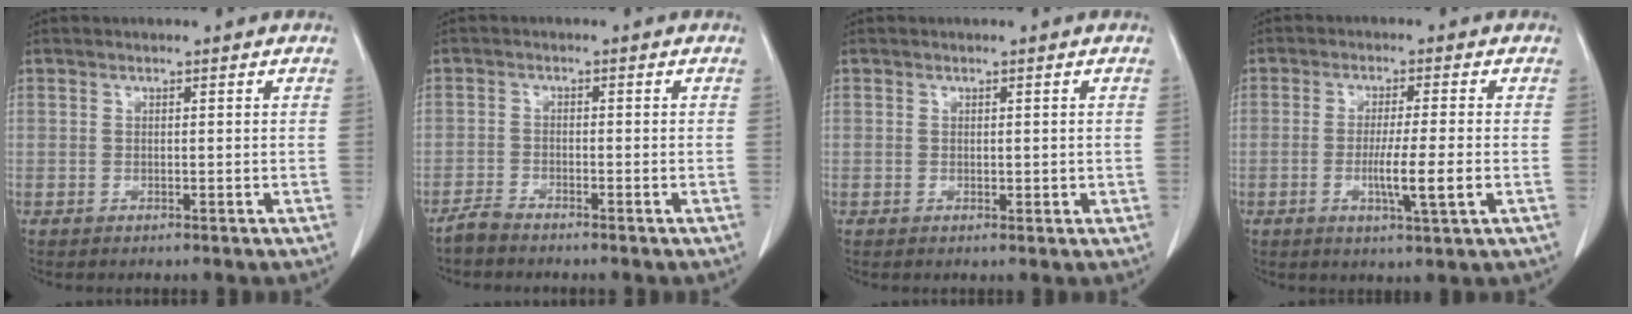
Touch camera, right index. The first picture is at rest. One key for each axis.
{"total": 2.0, "fx": -1.9, "fy": 0.1, "fz": 0.6, "tx": -0.018, "ty": -0.004, "tz": -0.038}
{"total": 1.1, "fx": 0.1, "fy": 0.8, "fz": 0.7, "tx": -0.007, "ty": 0.001, "tz": 0.005}
{"total": 6.4, "fx": -1.5, "fy": -0.3, "fz": 6.2, "tx": -0.106, "ty": -0.014, "tz": -0.025}